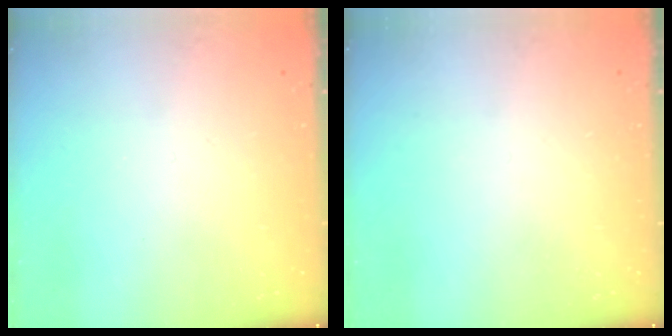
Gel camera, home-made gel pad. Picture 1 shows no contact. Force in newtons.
{"total": 0.0}